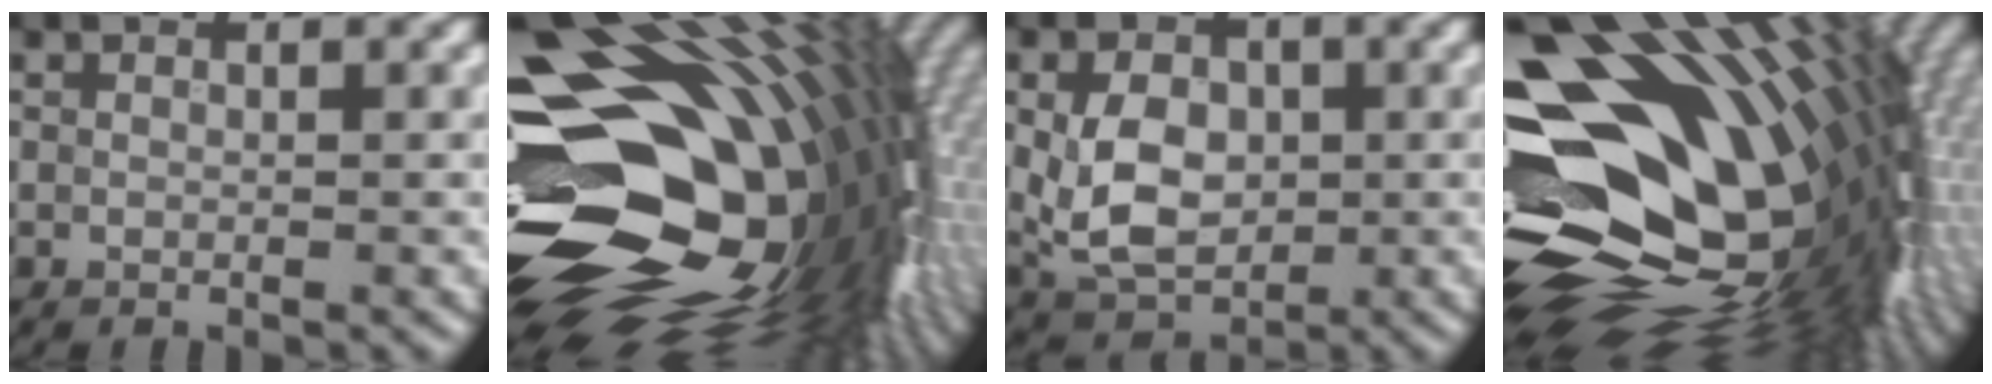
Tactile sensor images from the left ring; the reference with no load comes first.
{"total": 20.9, "force": [-0.7, 13.9, 15.6], "torque": [-0.274, -0.026, -0.014]}
{"total": 6.1, "force": [0.1, 4.2, 4.3], "torque": [-0.085, -0.003, 0.002]}
{"total": 20.2, "force": [1.4, 12.9, 15.5], "torque": [-0.239, -0.004, 0.035]}